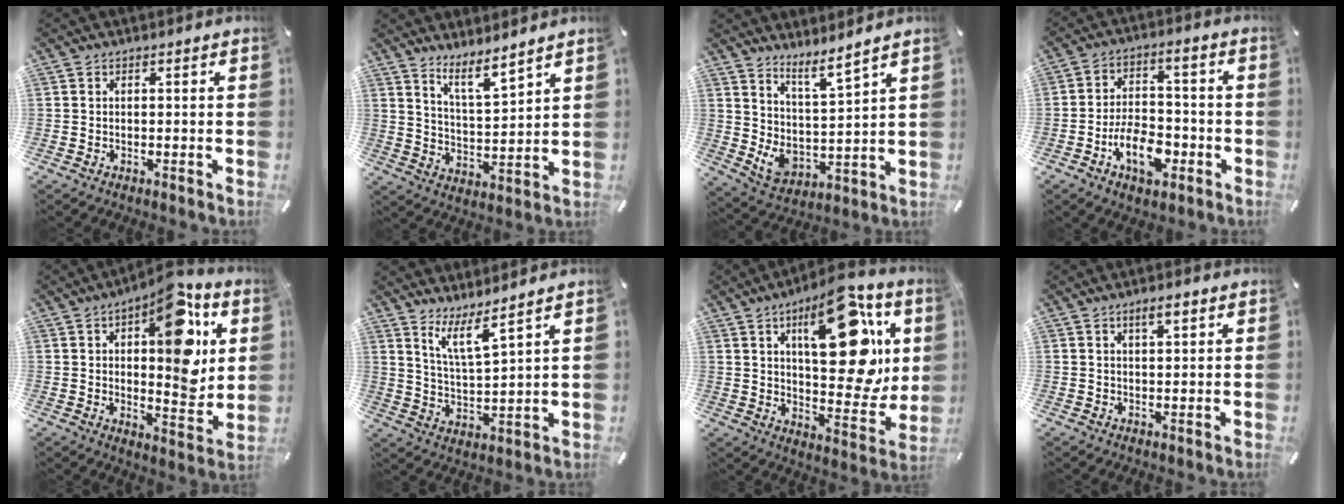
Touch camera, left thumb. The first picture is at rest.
{"total": 7.5, "force": [6.9, 1.0, 2.9], "torque": [-0.054, -0.054, 0.122]}
{"total": 7.0, "force": [5.4, 2.7, 3.5], "torque": [-0.060, -0.067, 0.095]}
{"total": 11.3, "force": [-4.9, 6.6, 7.7], "torque": [-0.131, 0.014, -0.086]}
{"total": 18.2, "force": [7.3, 8.2, 14.4], "torque": [-0.169, -0.057, 0.117]}
{"total": 8.2, "force": [6.5, 1.4, 4.9], "torque": [-0.115, -0.029, 0.117]}
{"total": 25.0, "force": [10.5, 11.7, 19.4], "torque": [-0.252, -0.061, 0.166]}
{"total": 3.2, "force": [1.8, 1.1, 2.4], "torque": [-0.043, 0.001, 0.029]}